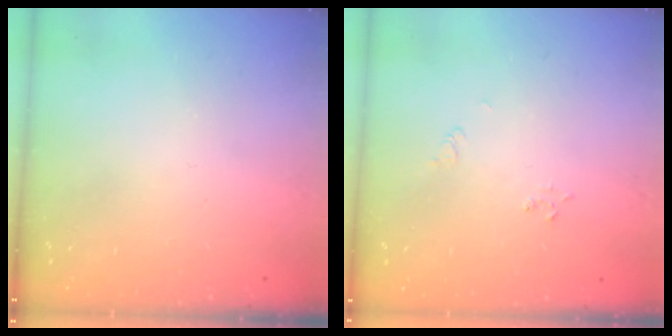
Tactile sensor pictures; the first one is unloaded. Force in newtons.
{"total": 2.4, "press": 2.4, "slide": 0.3}